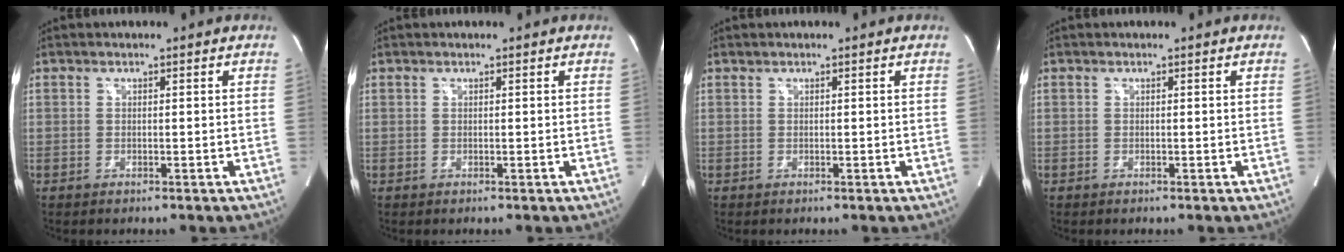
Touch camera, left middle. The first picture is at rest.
{"total": 0.0}
{"total": 0.0}
{"total": 0.0}